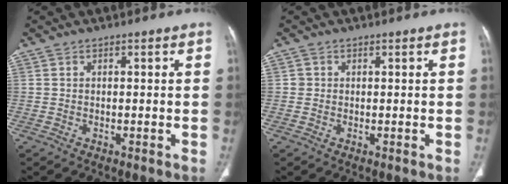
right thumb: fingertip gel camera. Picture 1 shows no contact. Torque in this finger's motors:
{"motor_torque": [0.00, -0.09, 0.02, 0.50, -0.05]}